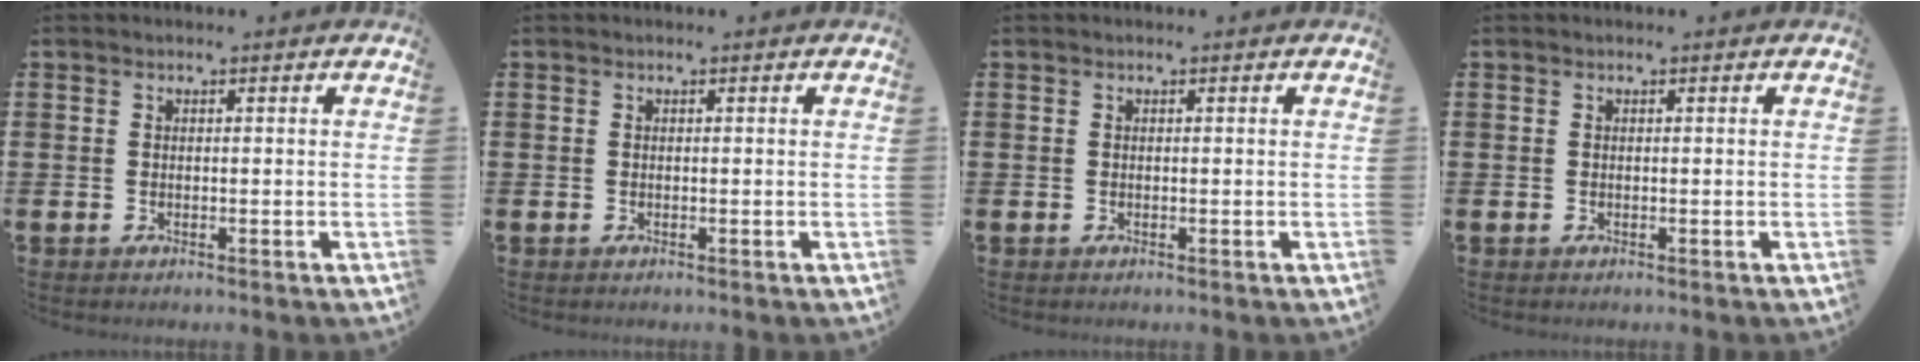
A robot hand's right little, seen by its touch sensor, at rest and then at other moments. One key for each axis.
{"total": 0.0}
{"total": 0.0}
{"total": 0.0}